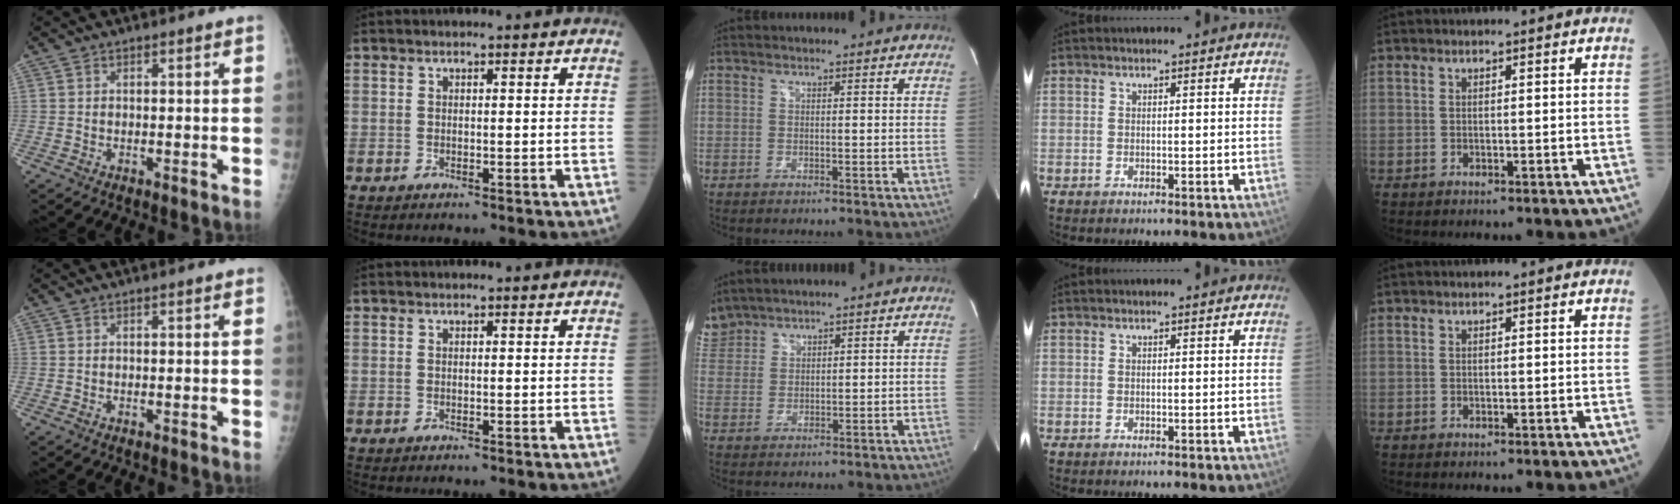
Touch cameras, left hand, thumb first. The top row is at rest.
{"middle": {"total": 4.5, "force": [4.2, 1.7, 0.1], "torque": [-0.015, 0.018, 0.095]}}